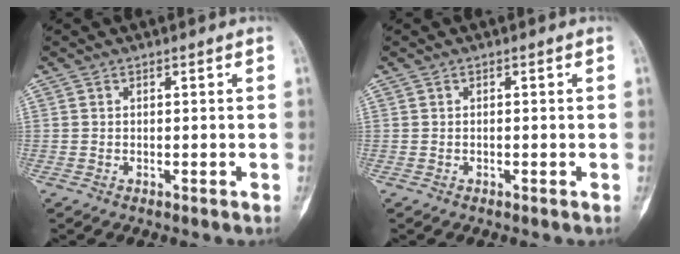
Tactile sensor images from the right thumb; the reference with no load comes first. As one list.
[{"total": 0.0}]